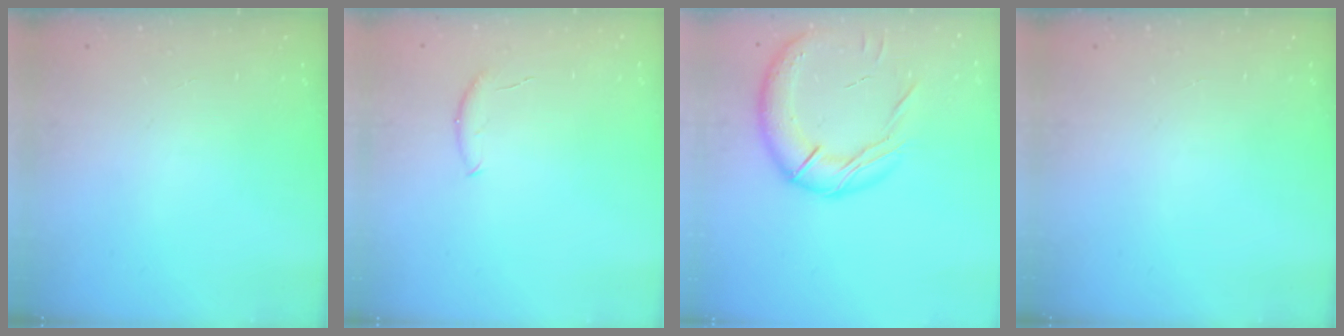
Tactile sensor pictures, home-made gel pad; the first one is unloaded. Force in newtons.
{"total": 5.3, "press": 5.2, "slide": 0.6}
{"total": 17.8, "press": 17.6, "slide": 2.9}
{"total": 0.0}